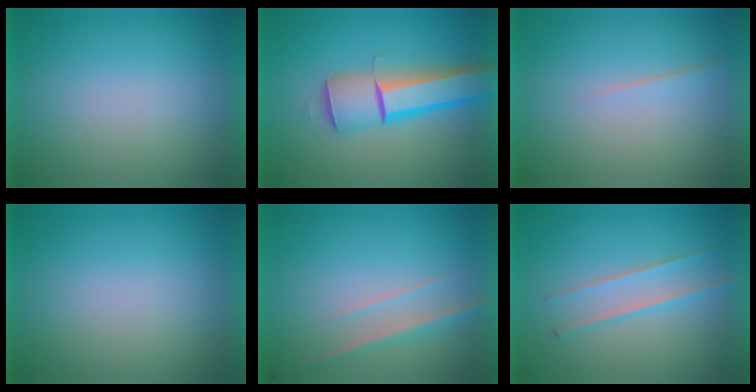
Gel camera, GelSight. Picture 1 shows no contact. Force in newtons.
{"total": 5.9}
{"total": 1.6}
{"total": 1.0}
{"total": 2.8}
{"total": 2.3}